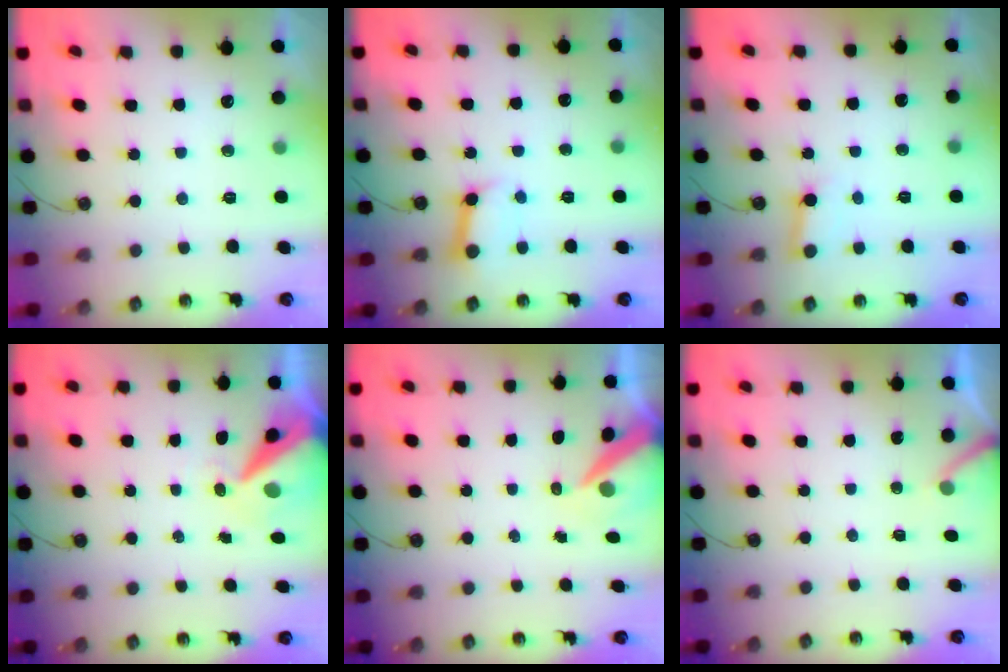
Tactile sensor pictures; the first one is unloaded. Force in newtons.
{"total": 7.9, "press": 7.8, "slide": 0.9}
{"total": 4.1, "press": 4.1, "slide": 0.6}
{"total": 12.0, "press": 11.9, "slide": 1.3}
{"total": 7.8, "press": 7.8, "slide": 0.8}
{"total": 2.5, "press": 2.5, "slide": 0.2}